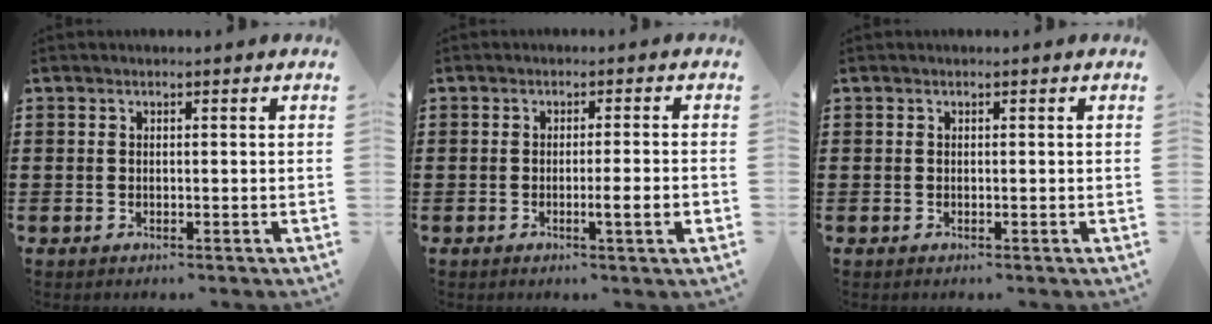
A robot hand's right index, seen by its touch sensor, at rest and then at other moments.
{"total": 3.5, "force": [-1.1, -0.3, 3.3], "torque": [-0.053, -0.011, -0.019]}
{"total": 0.0}